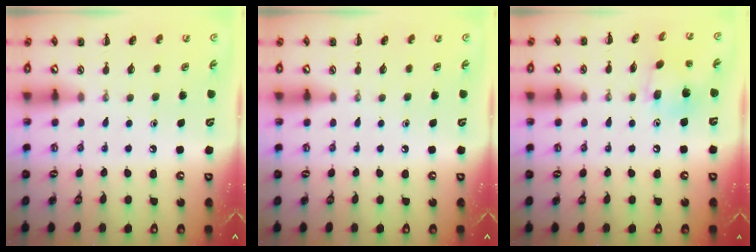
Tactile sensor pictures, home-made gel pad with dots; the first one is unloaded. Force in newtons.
{"total": 0.0}
{"total": 9.3, "press": 9.0, "slide": 2.2}